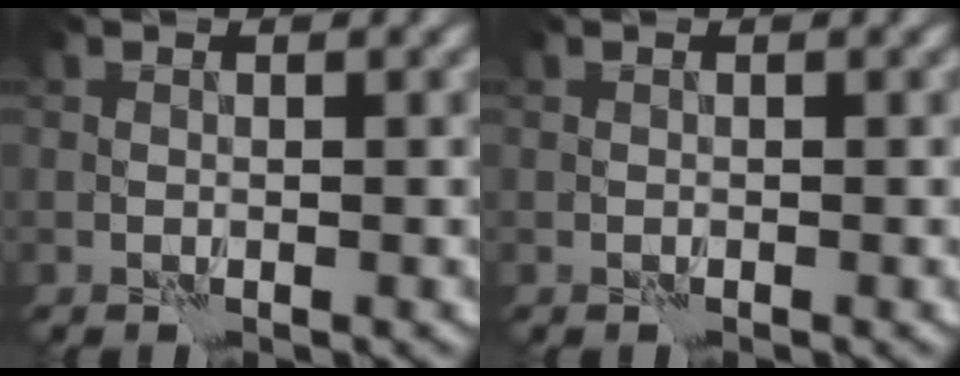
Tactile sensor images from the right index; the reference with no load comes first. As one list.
[{"total": 0.0}]